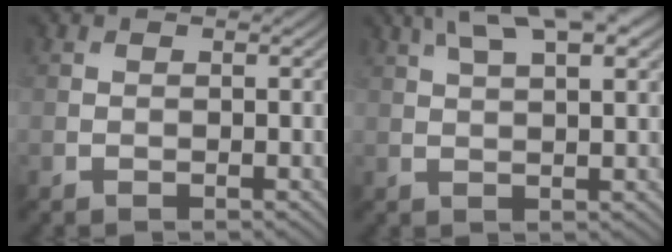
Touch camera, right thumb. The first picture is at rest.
{"total": 7.6, "force": [4.4, 2.3, 5.7], "torque": [-0.096, 0.017, 0.071]}